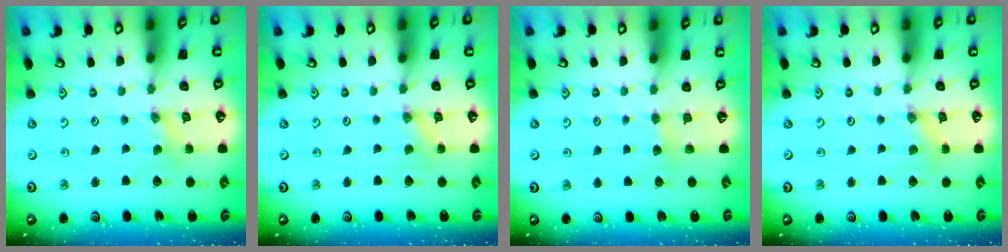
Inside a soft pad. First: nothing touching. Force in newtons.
{"total": 0.6, "press": 0.6, "slide": 0.1}
{"total": 3.0, "press": 3.0, "slide": 0.4}
{"total": 2.4, "press": 2.4, "slide": 0.3}